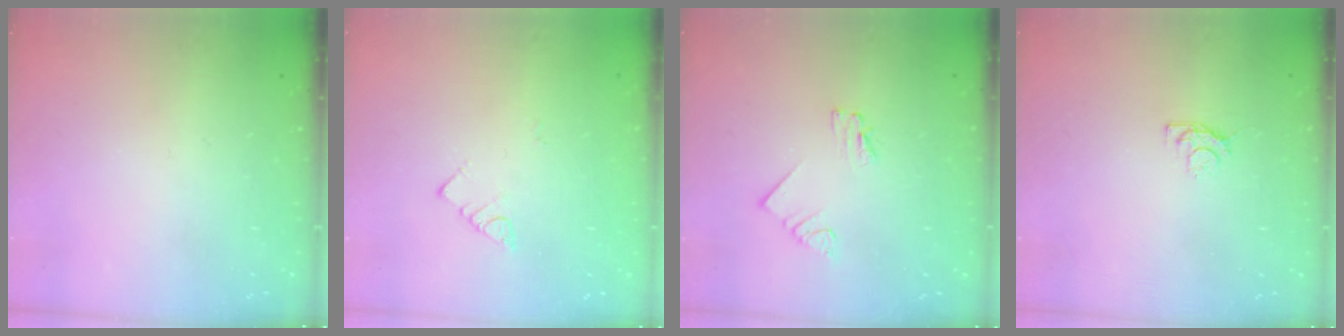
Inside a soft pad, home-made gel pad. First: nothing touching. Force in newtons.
{"total": 2.7, "press": 2.6, "slide": 0.5}
{"total": 1.6, "press": 1.5, "slide": 0.2}
{"total": 3.4, "press": 3.4, "slide": 0.5}